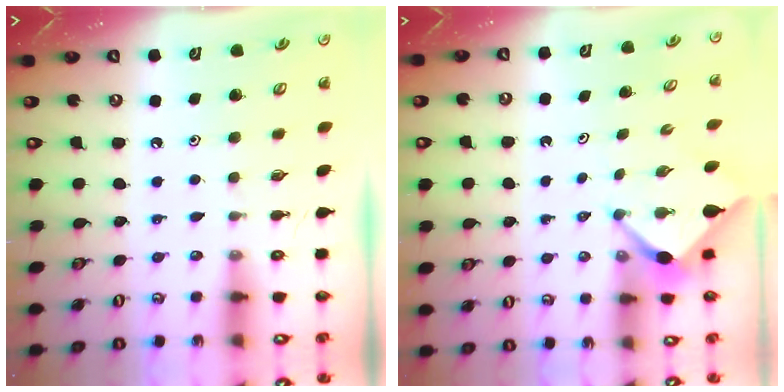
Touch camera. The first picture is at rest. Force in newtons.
{"total": 3.5, "press": 3.5, "slide": 0.3}